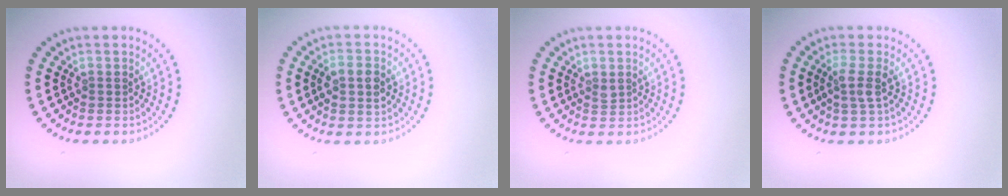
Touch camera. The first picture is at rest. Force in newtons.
{"total": 2.5, "press": 2.5, "slide": 0.3}
{"total": 0.6, "press": 0.5, "slide": 0.3}
{"total": 1.9, "press": 1.5, "slide": 1.1}